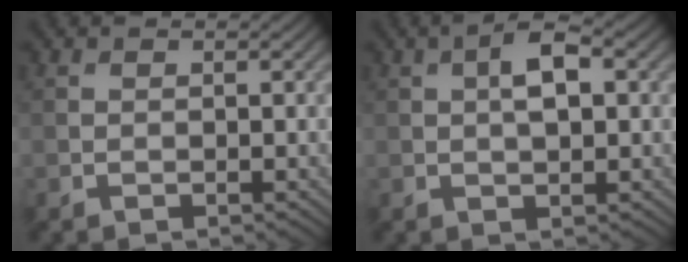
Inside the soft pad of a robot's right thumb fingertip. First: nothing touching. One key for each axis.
{"total": 4.4, "fx": 0.9, "fy": 1.9, "fz": 3.8, "tx": -0.070, "ty": 0.006, "tz": 0.012}